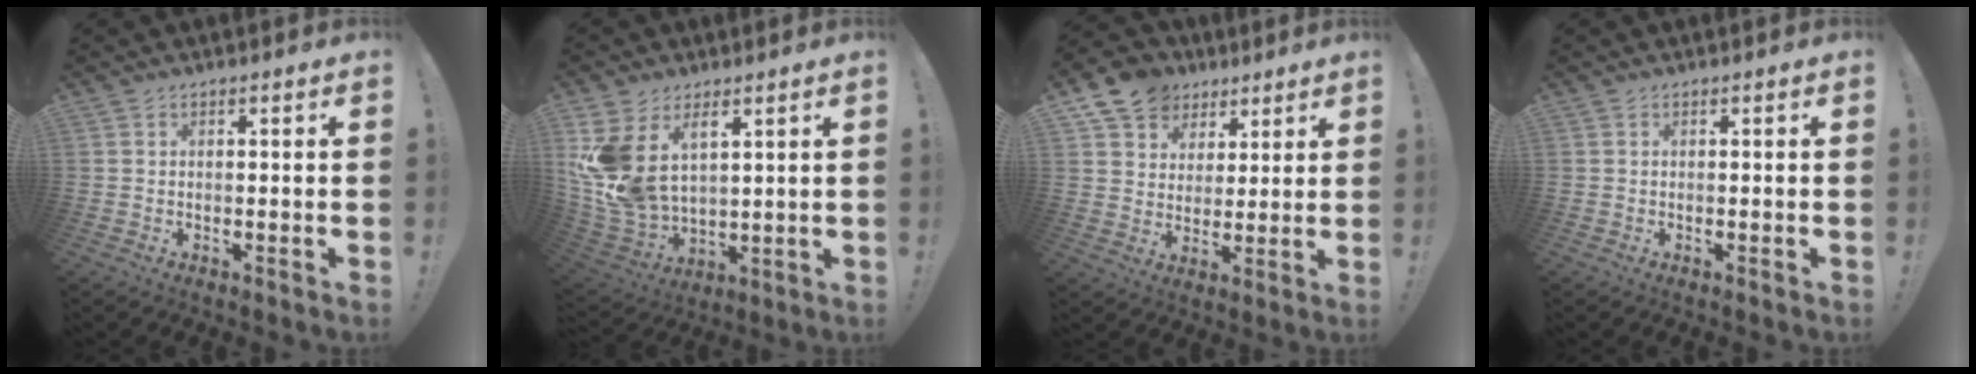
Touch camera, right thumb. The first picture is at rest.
{"total": 14.1, "force": [6.5, 9.2, 8.6], "torque": [-0.191, -0.050, 0.124]}
{"total": 11.4, "force": [6.9, 8.6, 2.9], "torque": [-0.045, -0.046, 0.137]}
{"total": 0.0}